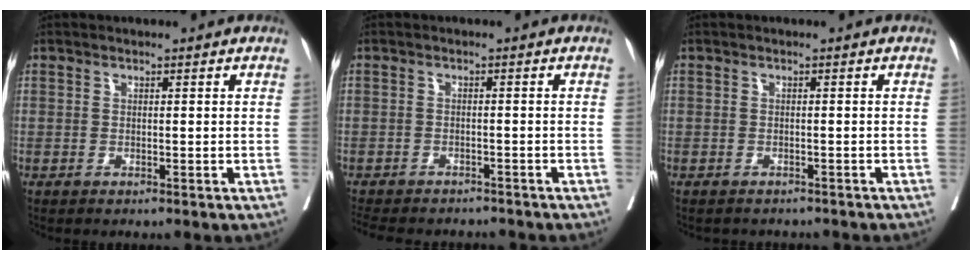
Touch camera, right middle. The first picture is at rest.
{"total": 12.0, "force": [-10.7, 3.7, 4.0], "torque": [-0.082, -0.005, -0.136]}
{"total": 4.4, "force": [-4.0, 1.6, 0.8], "torque": [-0.008, 0.000, -0.044]}